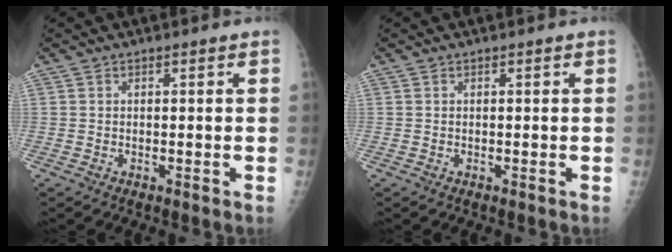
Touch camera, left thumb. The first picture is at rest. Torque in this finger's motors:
{"motor_torque": [0.36, -0.30, -0.07, -0.17, 0.00]}